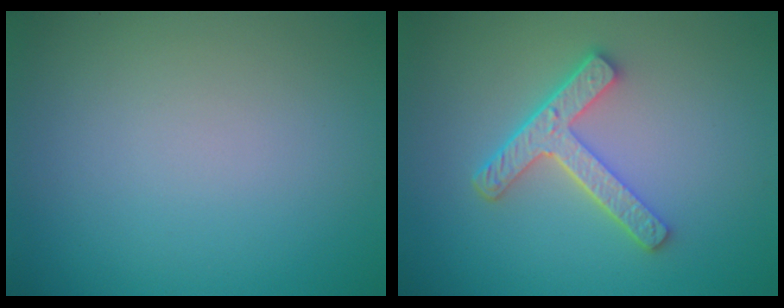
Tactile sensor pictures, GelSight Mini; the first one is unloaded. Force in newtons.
{"total": 4.4, "press": 3.4, "slide": 2.9}